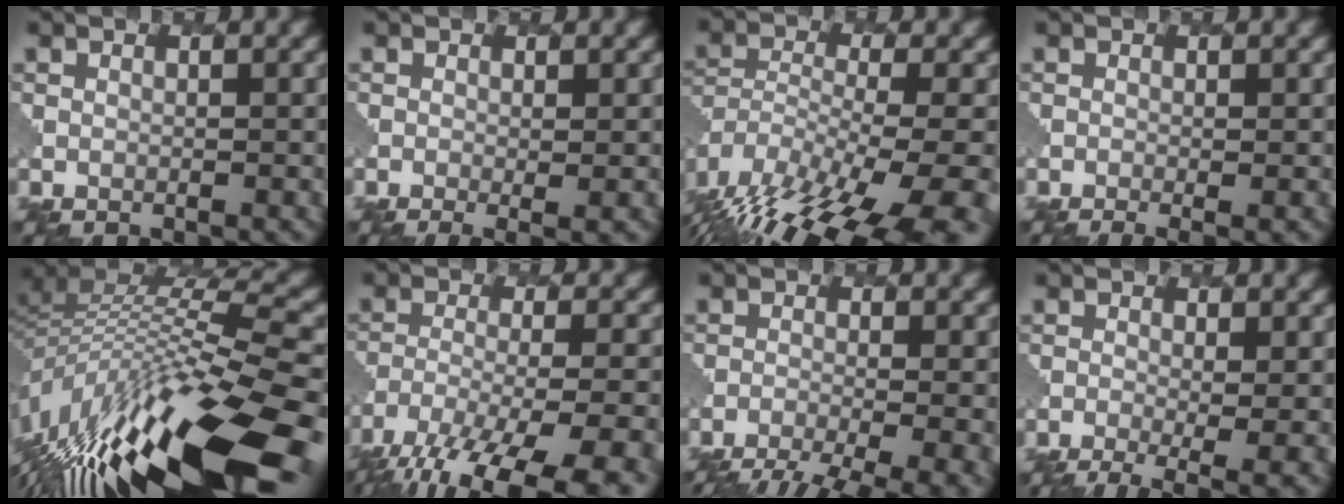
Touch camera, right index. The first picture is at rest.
{"total": 3.4, "force": [-0.6, 1.2, 3.1], "torque": [-0.035, 0.002, 0.001]}
{"total": 18.4, "force": [-13.5, 6.6, 10.5], "torque": [-0.204, -0.022, -0.192]}
{"total": 2.6, "force": [-1.1, 0.8, 2.2], "torque": [-0.034, 0.007, -0.011]}
{"total": 15.5, "force": [-7.2, 4.5, 13.0], "torque": [-0.264, 0.008, -0.125]}
{"total": 14.3, "force": [-10.8, 4.4, 8.2], "torque": [-0.163, -0.046, -0.151]}
{"total": 10.2, "force": [-8.2, 2.7, 5.5], "torque": [-0.090, -0.026, -0.101]}
{"total": 5.6, "force": [-1.9, 2.1, 4.9], "torque": [-0.074, -0.009, -0.020]}